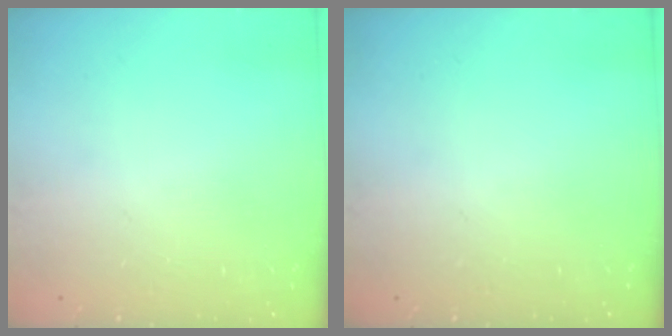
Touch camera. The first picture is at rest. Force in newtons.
{"total": 0.0}